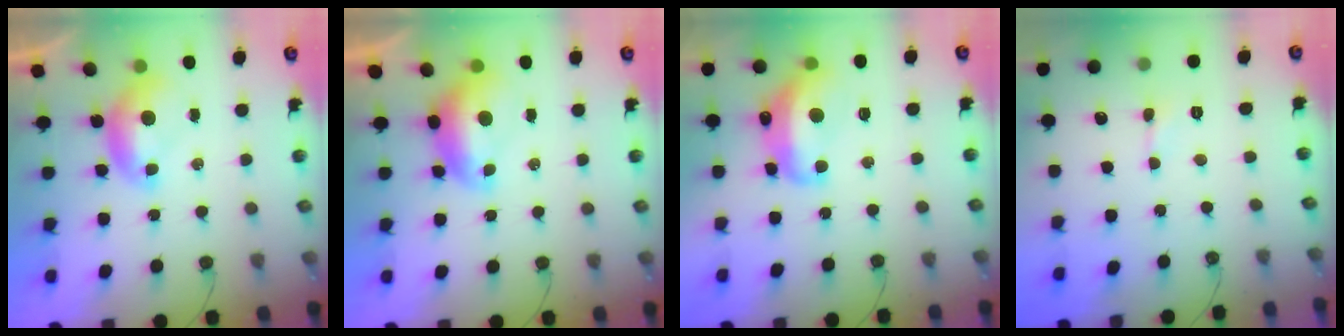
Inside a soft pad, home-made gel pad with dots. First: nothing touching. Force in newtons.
{"total": 1.7, "press": 1.5, "slide": 0.6}
{"total": 8.1, "press": 8.0, "slide": 1.1}
{"total": 0.0}